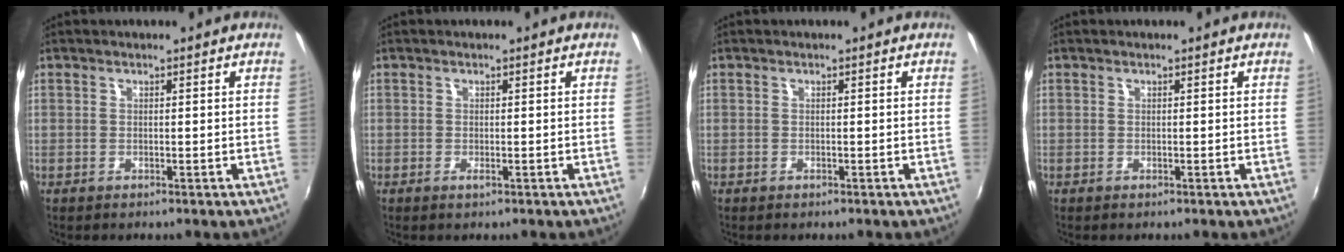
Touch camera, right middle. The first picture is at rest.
{"total": 0.8, "force": [-0.4, 0.1, 0.7], "torque": [-0.011, 0.001, -0.006]}
{"total": 0.0}
{"total": 0.0}